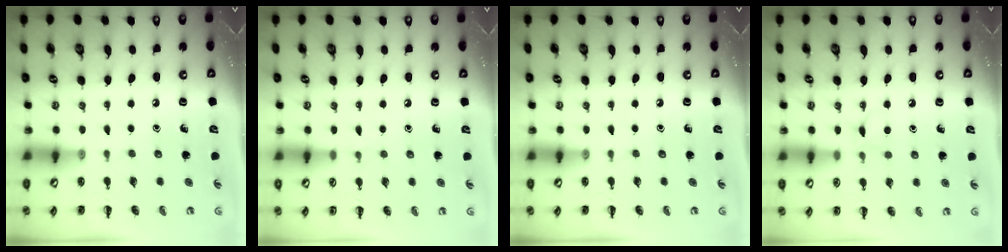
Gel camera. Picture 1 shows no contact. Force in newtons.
{"total": 3.1, "press": 2.9, "slide": 1.1}
{"total": 0.0}
{"total": 3.7, "press": 3.5, "slide": 1.2}